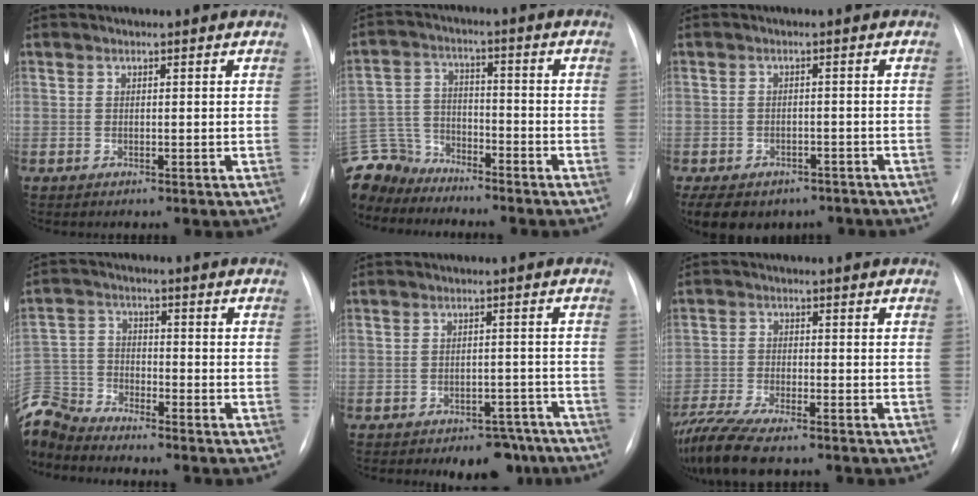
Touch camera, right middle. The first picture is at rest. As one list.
[{"total": 11.4, "force": [-10.6, 4.0, 1.2], "torque": [-0.039, 0.014, -0.203]}, {"total": 15.6, "force": [-10.5, 9.8, 5.9], "torque": [-0.162, -0.005, -0.123]}, {"total": 9.0, "force": [-8.9, 1.1, 0.5], "torque": [-0.026, 0.010, -0.182]}, {"total": 7.6, "force": [-6.0, 3.8, 2.7], "torque": [-0.012, 0.023, -0.076]}, {"total": 11.2, "force": [-9.3, 1.9, 5.9], "torque": [-0.110, -0.020, -0.155]}]